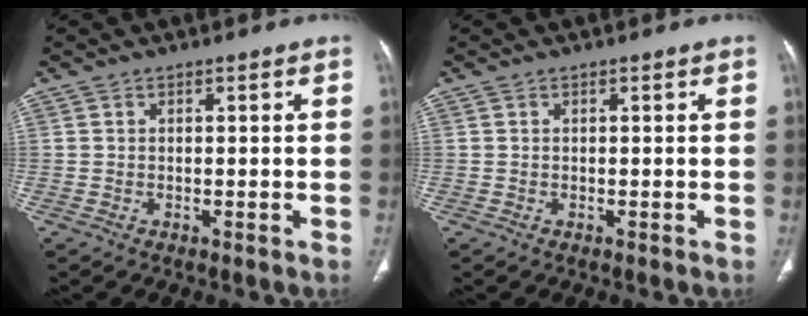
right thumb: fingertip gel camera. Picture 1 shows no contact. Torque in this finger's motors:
{"motor_torque": [0.00, 0.00, 0.00, 0.00, 0.00]}